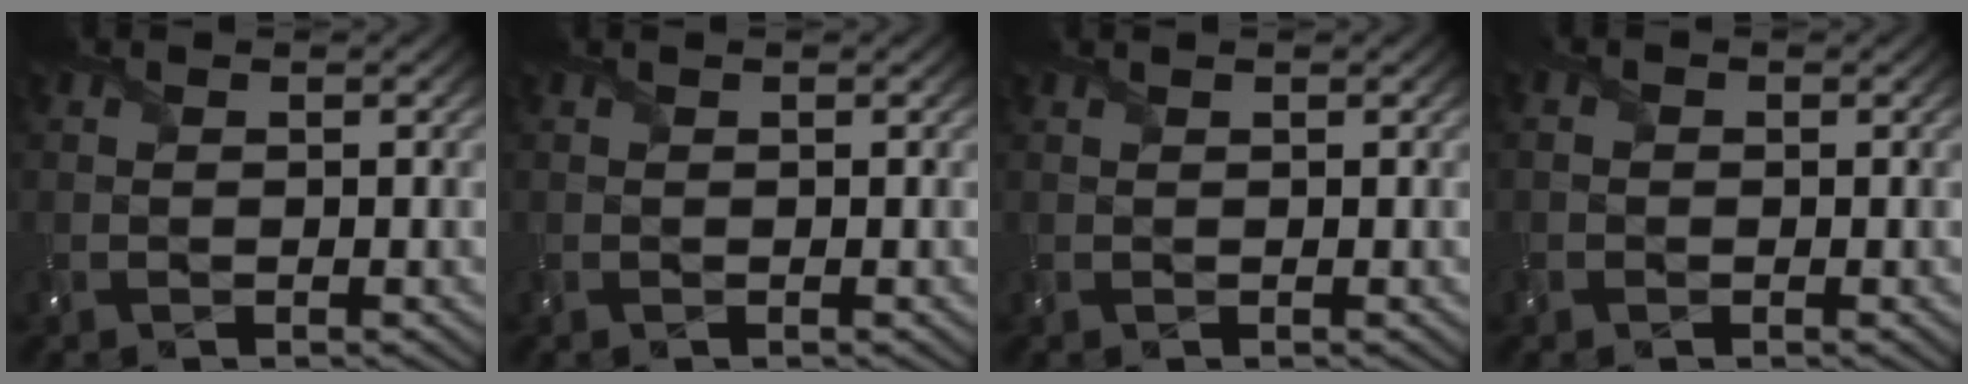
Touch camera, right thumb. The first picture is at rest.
{"total": 0.0}
{"total": 0.6, "force": [0.5, 0.0, 0.2], "torque": [-0.008, 0.002, 0.007]}
{"total": 1.0, "force": [-0.3, 0.9, 0.2], "torque": [-0.004, -0.004, -0.008]}